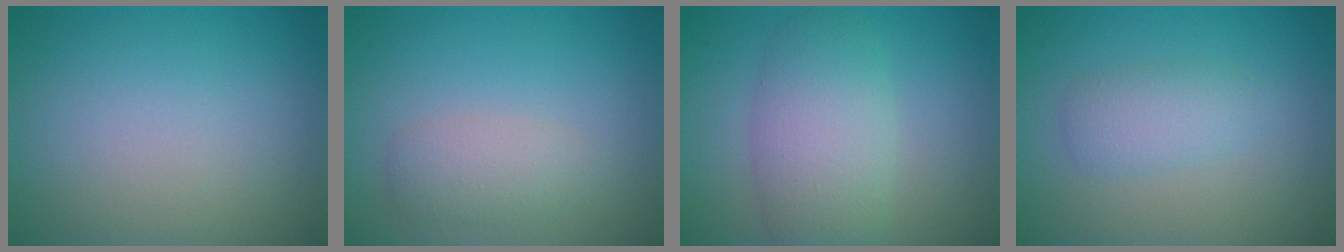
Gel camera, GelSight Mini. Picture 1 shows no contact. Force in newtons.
{"total": 2.3, "press": 2.3, "slide": 0.1}
{"total": 5.4, "press": 5.4, "slide": 0.3}
{"total": 2.3, "press": 2.3, "slide": 0.1}